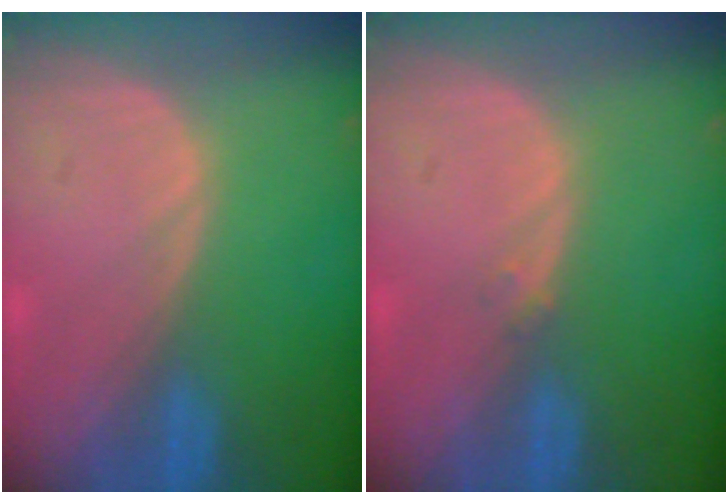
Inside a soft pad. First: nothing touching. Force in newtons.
{"total": 0.8, "press": 0.7, "slide": 0.4}